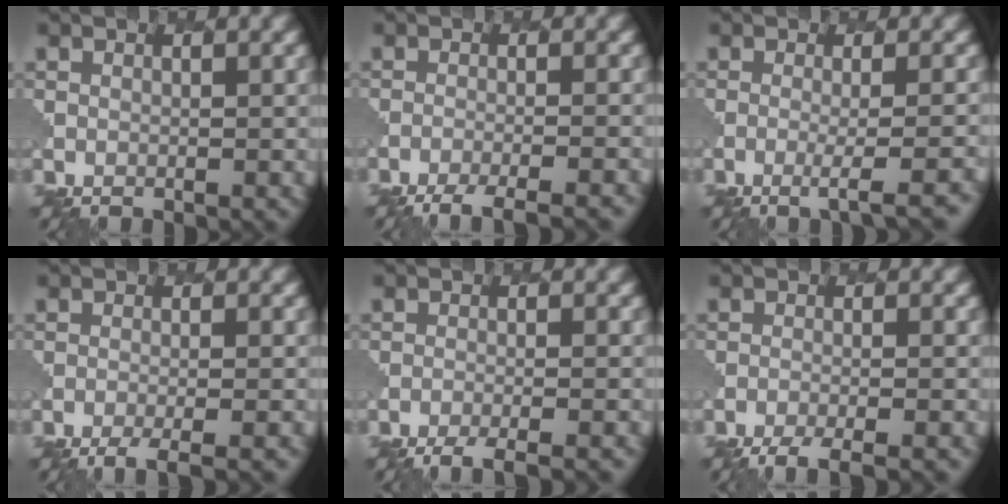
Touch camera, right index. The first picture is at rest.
{"total": 5.3, "force": [-4.5, 0.9, 2.6], "torque": [-0.034, -0.008, -0.072]}
{"total": 3.9, "force": [-1.4, 0.8, 3.5], "torque": [-0.040, 0.006, -0.027]}
{"total": 4.2, "force": [-3.1, 0.8, 2.7], "torque": [-0.030, 0.001, -0.052]}
{"total": 5.4, "force": [-4.7, 1.0, 2.4], "torque": [-0.029, -0.005, -0.071]}
{"total": 5.1, "force": [-4.4, 0.9, 2.5], "torque": [-0.035, -0.011, -0.073]}